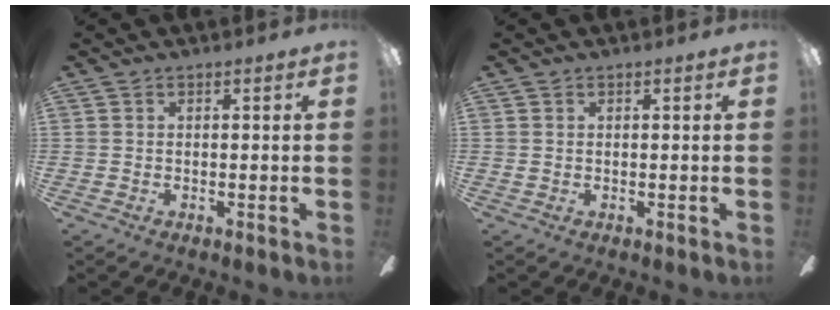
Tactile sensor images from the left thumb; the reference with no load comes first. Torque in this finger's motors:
{"motor_torque": [0.08, 0.06, 0.45, -0.18, 0.00]}